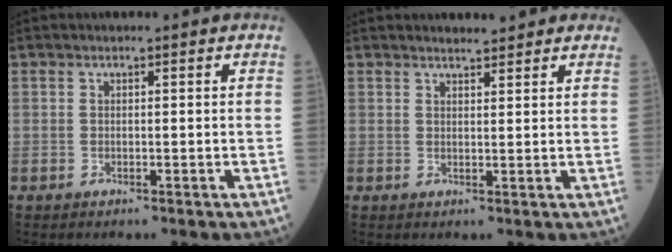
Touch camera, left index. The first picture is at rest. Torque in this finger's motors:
{"motor_torque": [0.37, -0.38, -0.03, 0.00]}